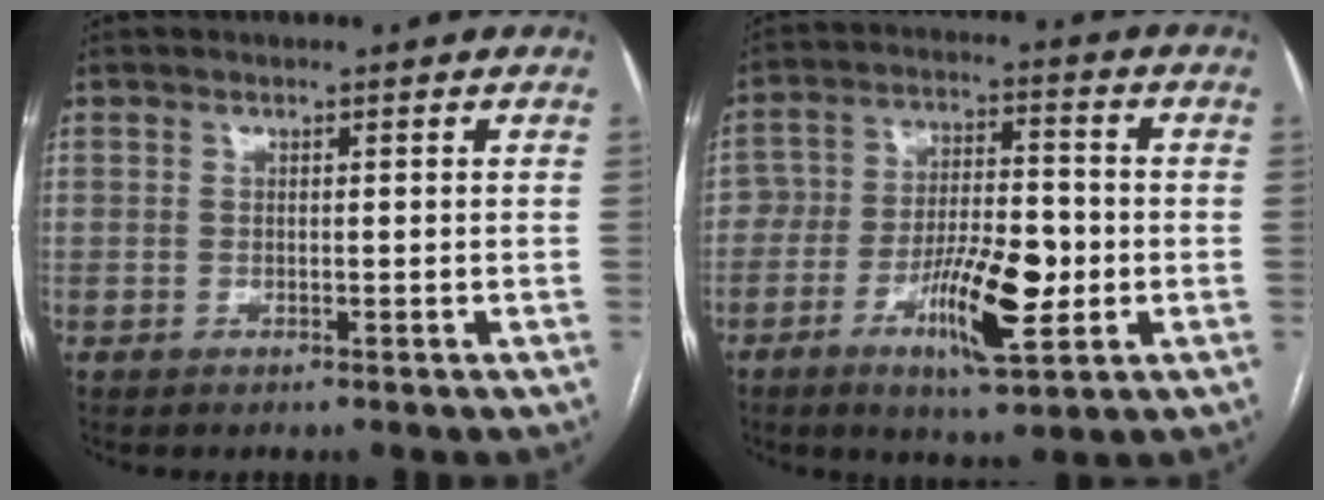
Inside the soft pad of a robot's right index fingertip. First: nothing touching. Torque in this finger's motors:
{"motor_torque": [0.23, -0.15, 0.22, 0.12]}